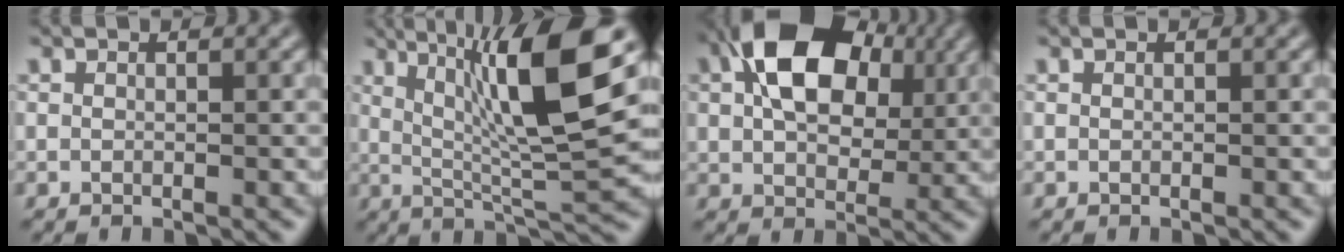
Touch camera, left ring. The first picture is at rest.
{"total": 10.9, "force": [3.3, 2.2, 10.2], "torque": [-0.158, 0.003, 0.063]}
{"total": 11.2, "force": [3.2, 7.3, 7.9], "torque": [-0.134, 0.021, 0.051]}
{"total": 0.0}